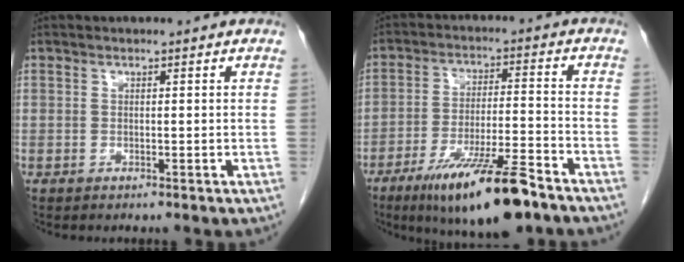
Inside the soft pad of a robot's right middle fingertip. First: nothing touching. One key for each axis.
{"total": 14.7, "fx": -9.8, "fy": 1.7, "fz": 10.8, "tx": -0.182, "ty": -0.027, "tz": -0.162}